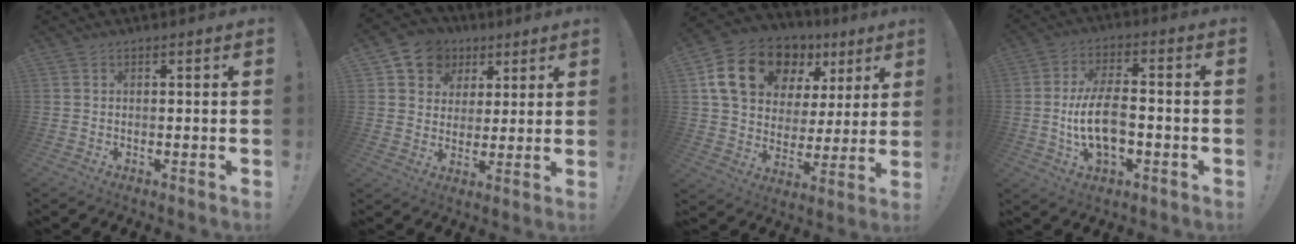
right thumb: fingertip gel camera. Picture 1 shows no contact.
{"total": 9.6, "force": [4.5, 8.2, 2.4], "torque": [-0.040, -0.021, 0.091]}
{"total": 19.5, "force": [10.2, 12.6, 10.8], "torque": [-0.180, -0.040, 0.196]}
{"total": 12.7, "force": [-2.4, 6.5, 10.6], "torque": [-0.193, 0.003, -0.046]}